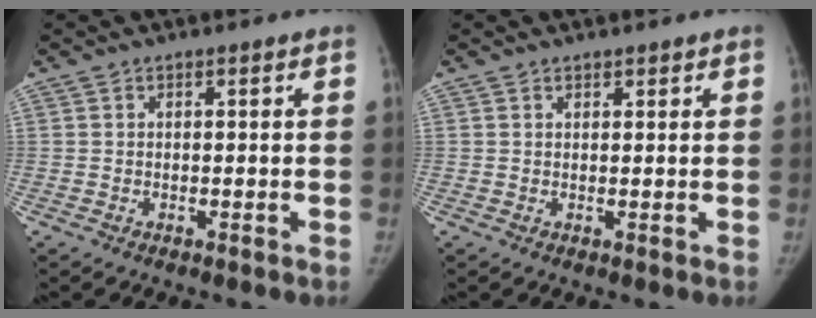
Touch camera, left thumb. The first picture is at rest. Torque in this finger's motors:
{"motor_torque": [-0.22, -0.06, -0.08, 0.03, 0.01]}